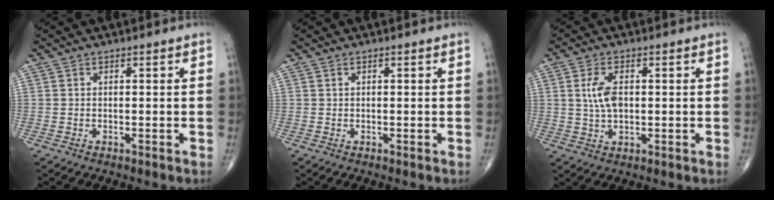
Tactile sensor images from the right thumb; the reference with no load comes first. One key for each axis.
{"total": 0.0}
{"total": 5.4, "fx": 0.7, "fy": 2.8, "fz": 4.6, "tx": -0.094, "ty": 0.000, "tz": 0.013}